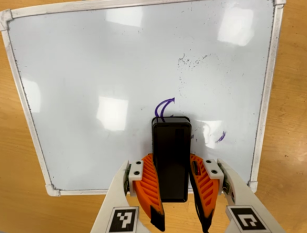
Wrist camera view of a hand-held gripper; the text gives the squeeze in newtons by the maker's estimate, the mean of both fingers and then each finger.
{"total": 10.9, "left": 8.4, "right": 13.3}